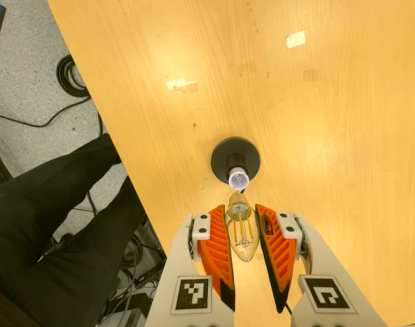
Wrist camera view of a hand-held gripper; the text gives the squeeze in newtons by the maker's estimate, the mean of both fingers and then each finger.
{"total": 13.5, "left": 14.0, "right": 13.0}